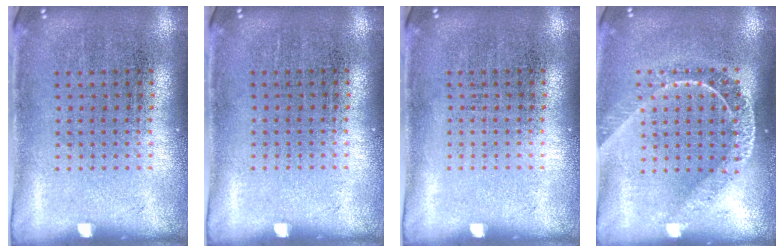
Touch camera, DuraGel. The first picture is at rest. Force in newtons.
{"total": 0.0}
{"total": 0.0}
{"total": 1.8, "press": 1.4, "slide": 1.0}